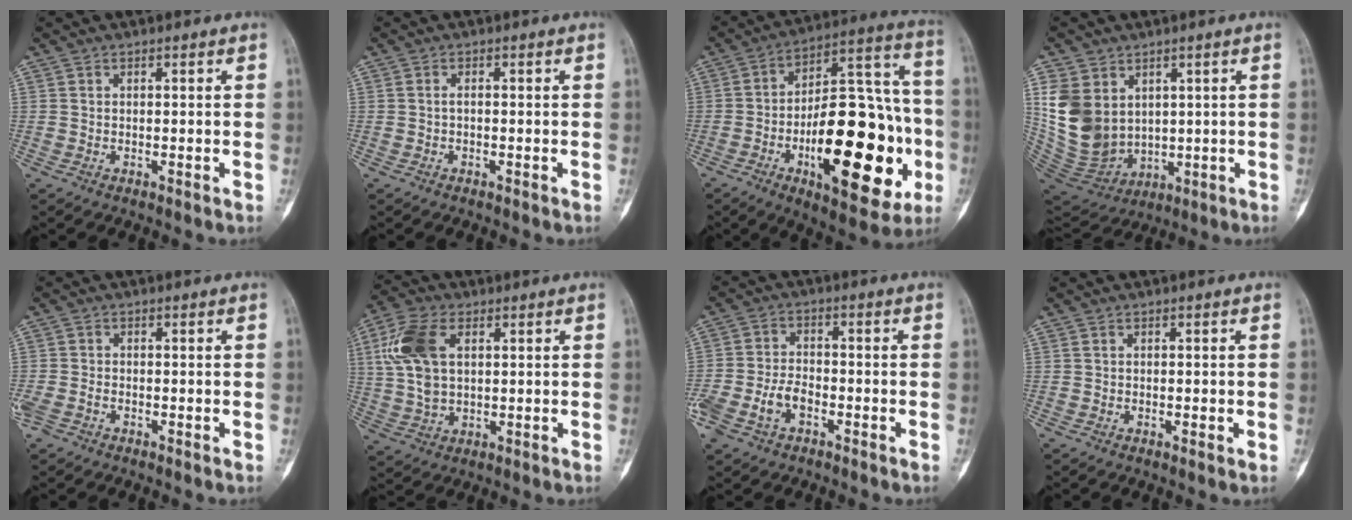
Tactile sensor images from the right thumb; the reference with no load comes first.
{"total": 0.7, "force": [-0.2, 0.3, 0.6], "torque": [-0.012, 0.001, -0.005]}
{"total": 29.1, "force": [-8.1, 12.3, 25.1], "torque": [-0.359, 0.031, -0.112]}
{"total": 13.9, "force": [3.7, 10.8, 8.0], "torque": [-0.141, -0.021, 0.098]}
{"total": 2.9, "force": [-1.6, 1.8, 1.6], "torque": [-0.041, 0.006, -0.029]}
{"total": 11.5, "force": [3.0, 6.7, 8.9], "torque": [-0.193, 0.006, 0.061]}
{"total": 6.9, "force": [-3.1, 4.2, 4.6], "torque": [-0.100, 0.025, -0.056]}
{"total": 1.3, "force": [-0.3, 0.5, 1.1], "torque": [-0.014, -0.001, -0.005]}